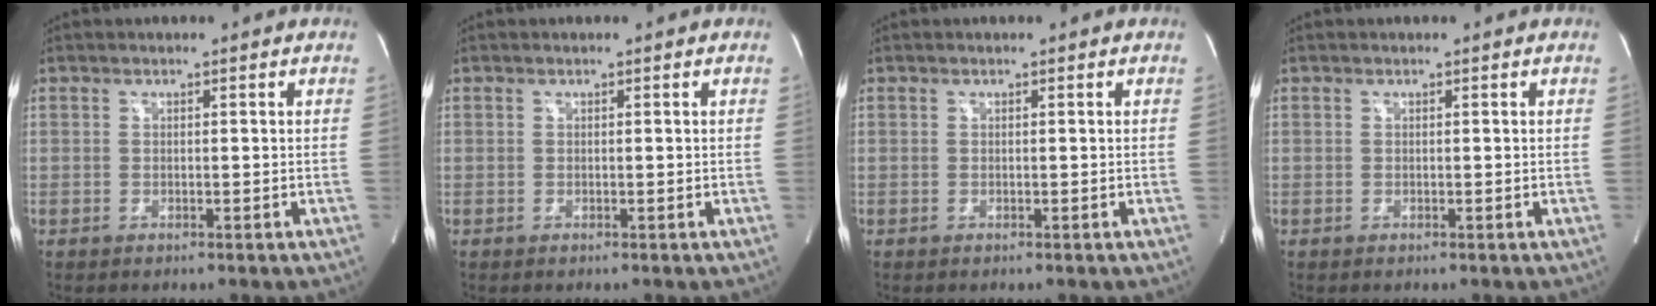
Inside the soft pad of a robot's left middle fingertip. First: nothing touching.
{"total": 0.0}
{"total": 0.0}
{"total": 0.0}